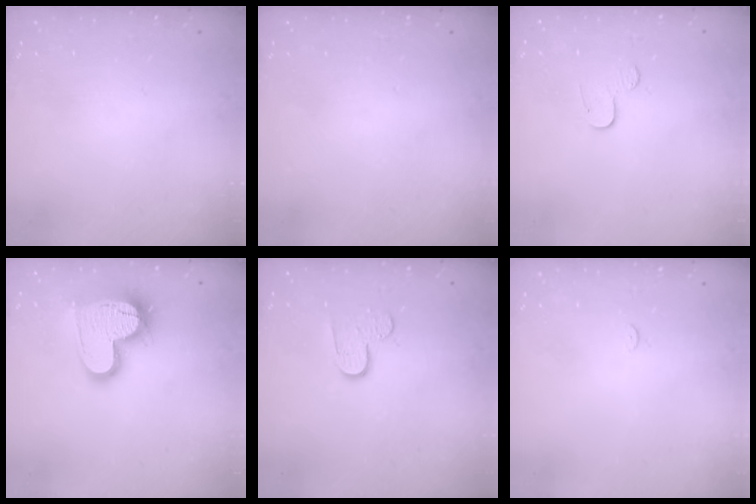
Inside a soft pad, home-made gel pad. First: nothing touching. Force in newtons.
{"total": 0.0}
{"total": 3.7, "press": 3.7, "slide": 0.4}
{"total": 18.2, "press": 18.1, "slide": 1.5}
{"total": 7.9, "press": 7.9, "slide": 0.5}
{"total": 2.3, "press": 2.3, "slide": 0.3}